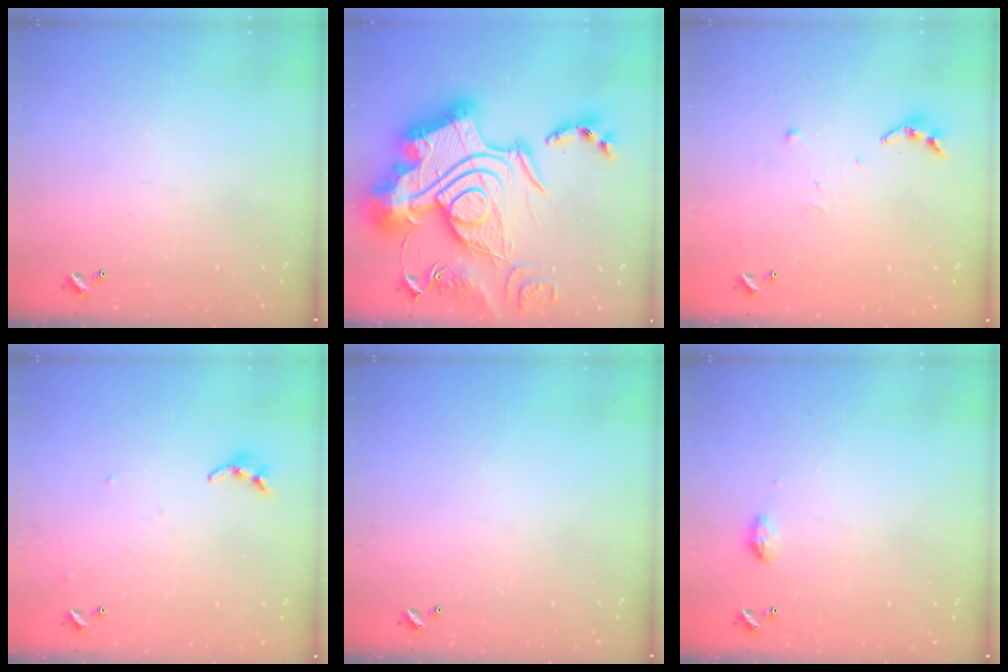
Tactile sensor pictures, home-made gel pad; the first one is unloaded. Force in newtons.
{"total": 0.7, "press": 0.7, "slide": 0.1}
{"total": 3.8, "press": 3.8, "slide": 0.4}
{"total": 4.2, "press": 4.1, "slide": 0.4}
{"total": 0.0}
{"total": 4.7, "press": 4.7, "slide": 0.6}